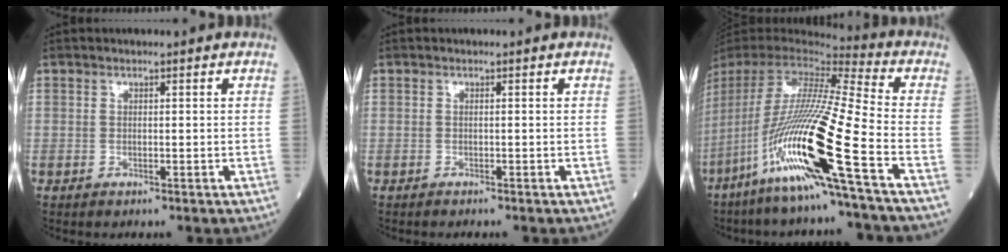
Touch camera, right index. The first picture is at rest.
{"total": 1.0, "force": [-0.9, 0.1, 0.4], "torque": [-0.005, -0.001, -0.012]}
{"total": 22.6, "force": [-10.3, -1.6, 20.0], "torque": [-0.417, -0.049, -0.209]}